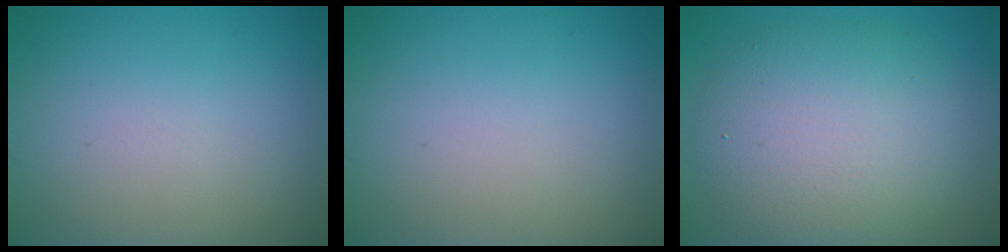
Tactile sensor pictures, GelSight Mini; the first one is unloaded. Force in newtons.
{"total": 0.0}
{"total": 7.3, "press": 7.3, "slide": 0.4}